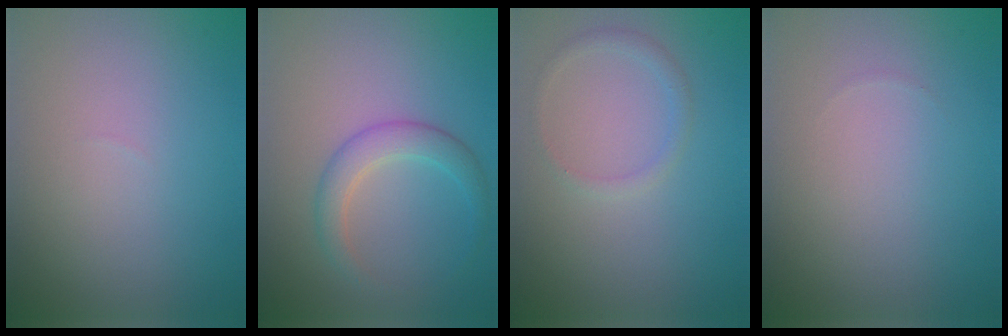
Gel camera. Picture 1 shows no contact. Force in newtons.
{"total": 2.8, "press": 2.8, "slide": 0.0}
{"total": 1.1, "press": 1.1, "slide": 0.1}
{"total": 0.0}